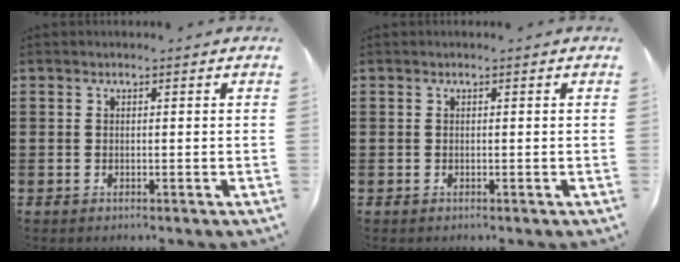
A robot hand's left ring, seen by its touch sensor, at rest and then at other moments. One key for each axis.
{"total": 0.0}